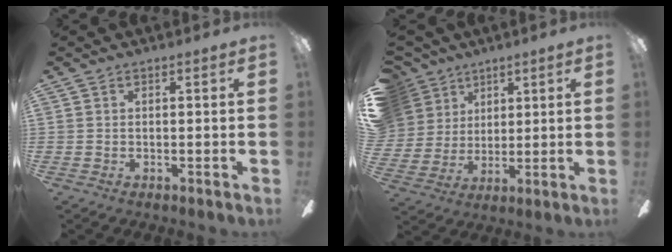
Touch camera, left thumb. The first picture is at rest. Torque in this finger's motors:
{"motor_torque": [2.73, 2.28, 0.41, 0.03, 0.47]}